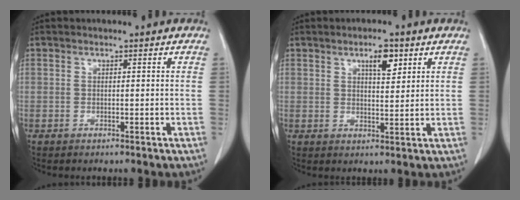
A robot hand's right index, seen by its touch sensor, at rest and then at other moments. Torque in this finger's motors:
{"motor_torque": [0.27, 0.27, 0.05, 0.03]}